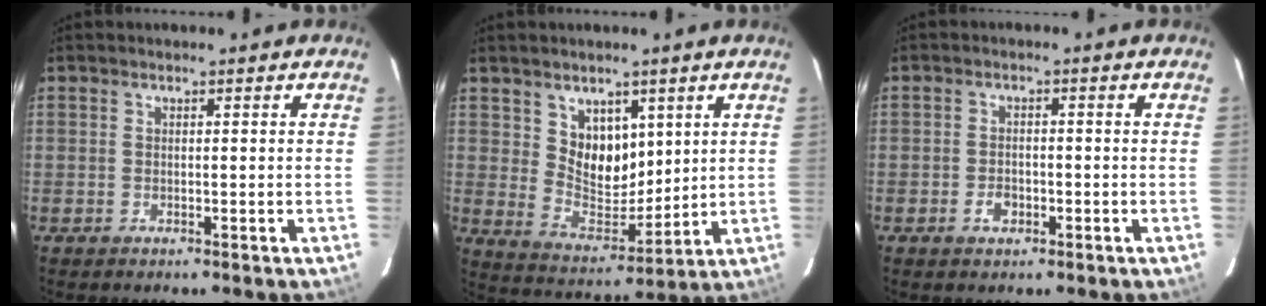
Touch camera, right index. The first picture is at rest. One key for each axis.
{"total": 9.3, "fx": 4.4, "fy": 6.7, "fz": 4.8, "tx": -0.078, "ty": -0.003, "tz": 0.095}
{"total": 2.7, "fx": -1.2, "fy": 1.8, "fz": 1.5, "tx": -0.029, "ty": 0.001, "tz": -0.020}